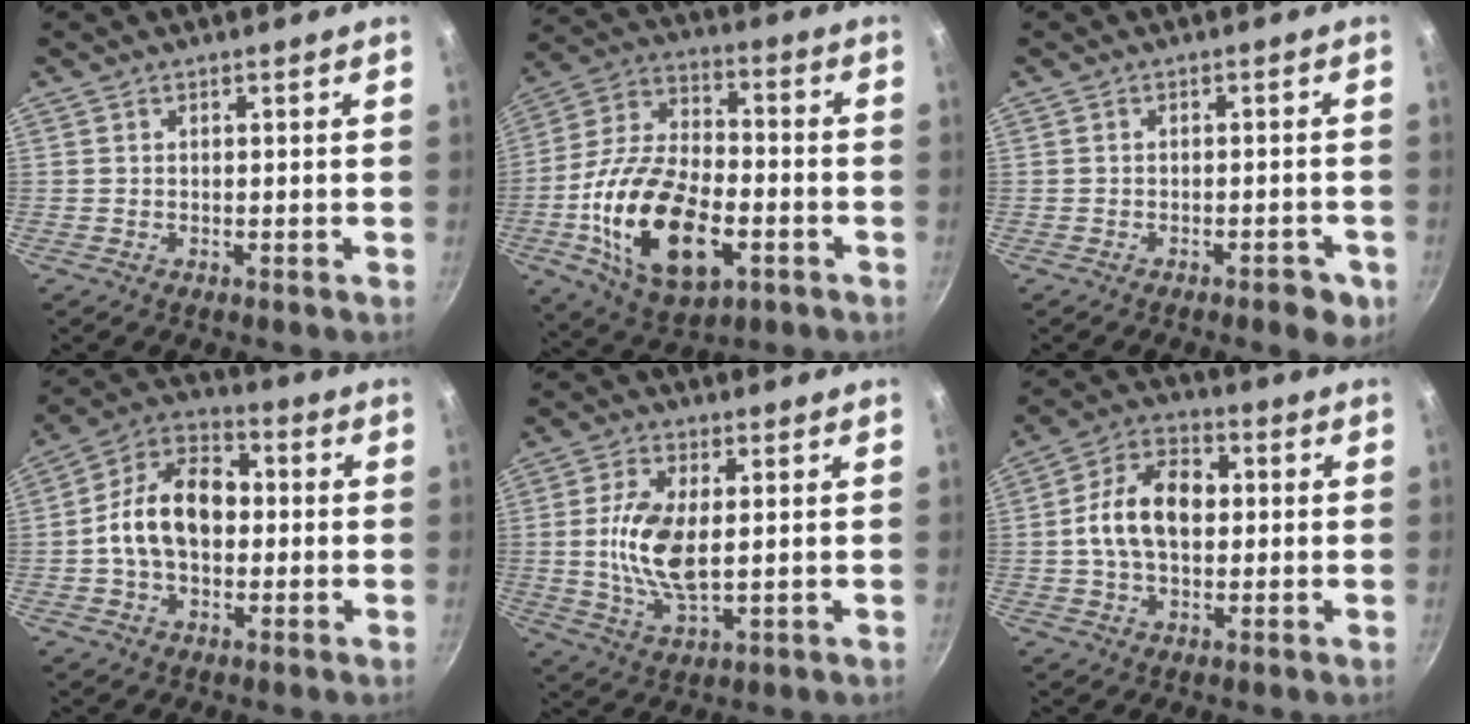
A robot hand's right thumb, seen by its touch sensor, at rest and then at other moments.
{"total": 22.8, "force": [-6.4, 12.5, 17.9], "torque": [-0.326, 0.026, -0.112]}
{"total": 4.4, "force": [-2.3, 1.8, 3.3], "torque": [-0.031, 0.017, -0.022]}
{"total": 14.0, "force": [-0.4, 9.5, 10.2], "torque": [-0.142, 0.035, -0.026]}
{"total": 10.6, "force": [0.9, 5.0, 9.4], "torque": [-0.185, -0.005, 0.018]}
{"total": 12.5, "force": [0.7, 8.2, 9.4], "torque": [-0.136, 0.024, -0.002]}